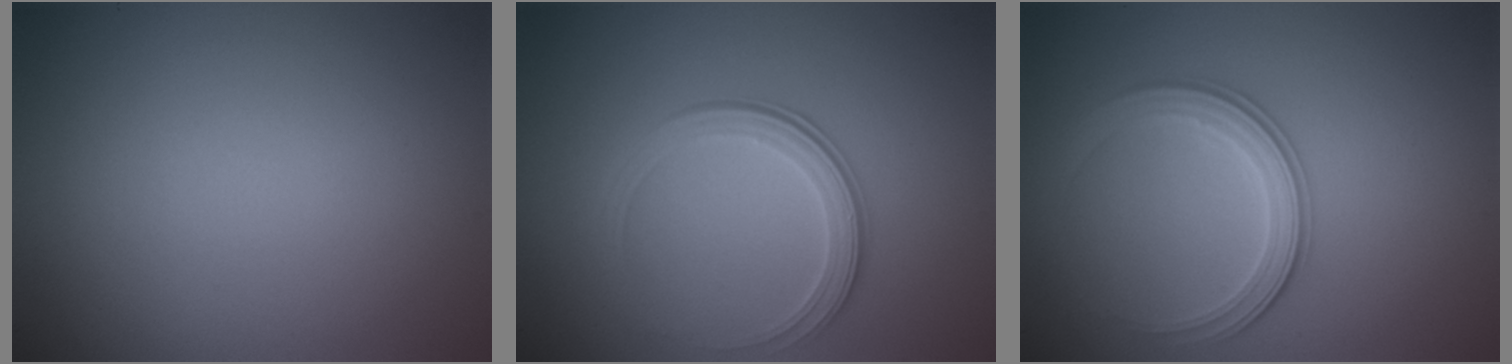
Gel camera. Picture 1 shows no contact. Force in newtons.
{"total": 2.5, "press": 1.9, "slide": 1.7}
{"total": 2.9, "press": 2.8, "slide": 0.5}